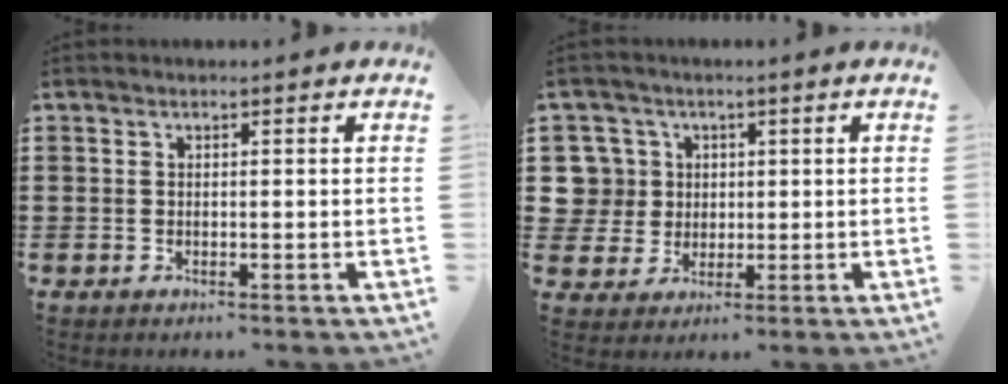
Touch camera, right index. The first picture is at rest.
{"total": 6.2, "force": [1.3, 6.0, 1.0], "torque": [-0.065, 0.011, 0.022]}